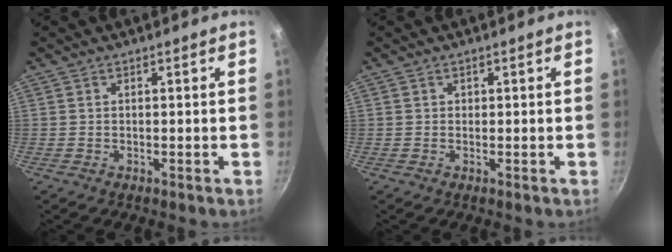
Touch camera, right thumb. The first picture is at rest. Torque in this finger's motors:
{"motor_torque": [-0.13, 0.31, 0.35, 0.17, -0.03]}